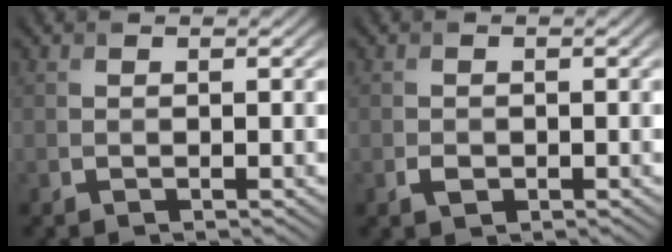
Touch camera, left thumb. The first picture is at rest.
{"total": 1.2, "force": [-0.5, 0.9, 0.6], "torque": [-0.012, -0.005, -0.010]}